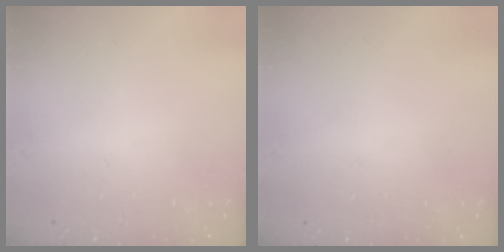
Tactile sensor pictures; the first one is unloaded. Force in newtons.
{"total": 0.0}